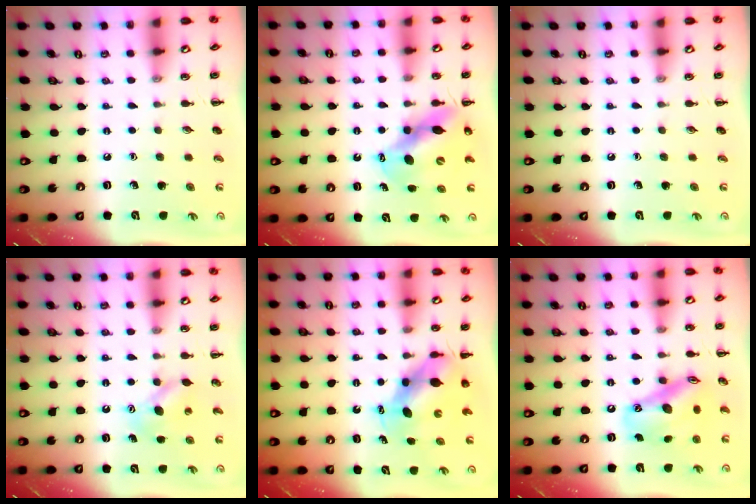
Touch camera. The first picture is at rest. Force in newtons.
{"total": 11.8, "press": 11.3, "slide": 3.2}
{"total": 0.0}
{"total": 5.2, "press": 5.1, "slide": 0.9}
{"total": 6.6, "press": 6.5, "slide": 1.2}
{"total": 15.2, "press": 14.7, "slide": 3.6}